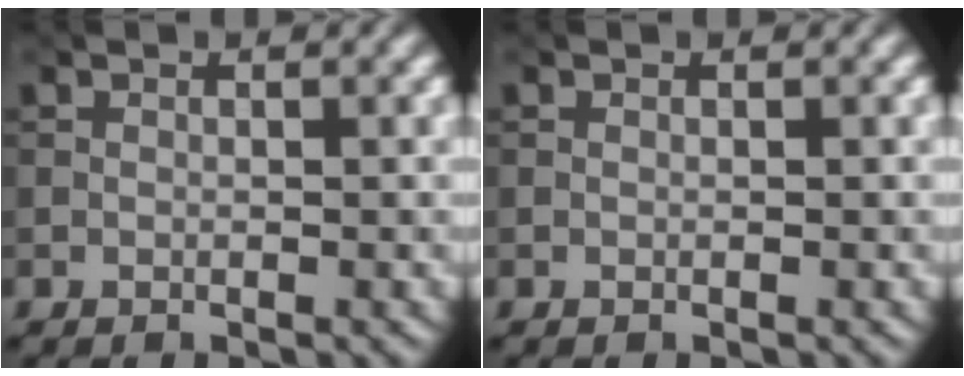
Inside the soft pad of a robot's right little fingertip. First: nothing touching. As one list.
[{"total": 0.0}]